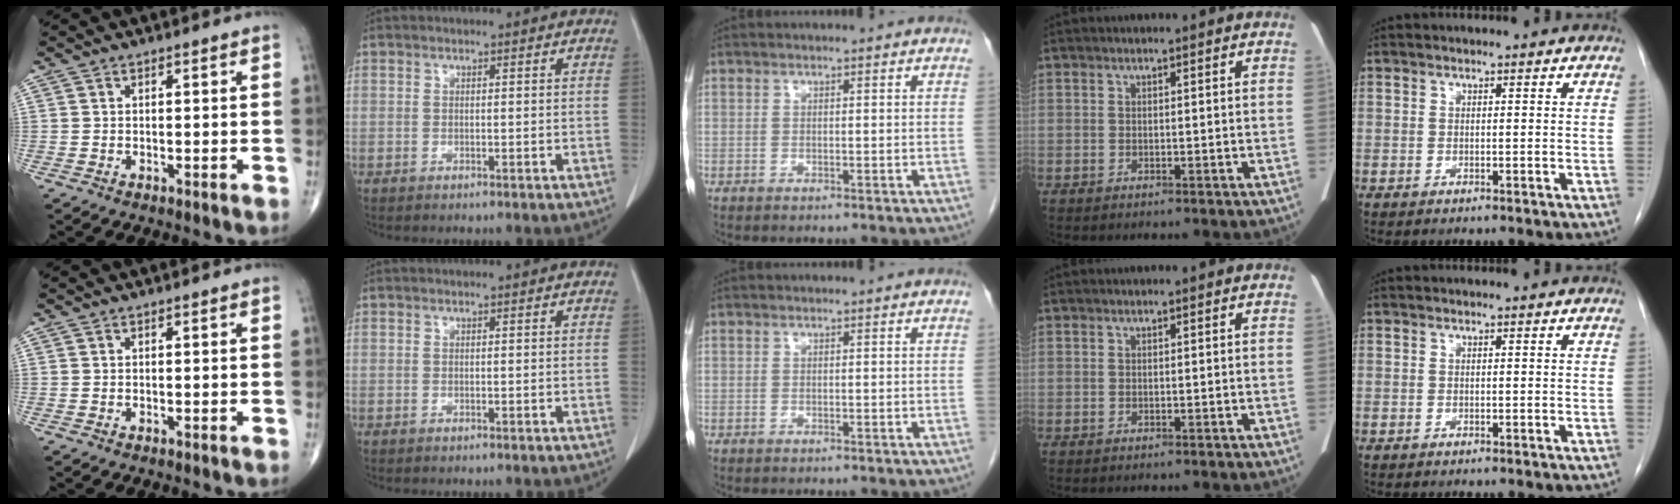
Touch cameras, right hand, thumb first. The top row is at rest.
{}